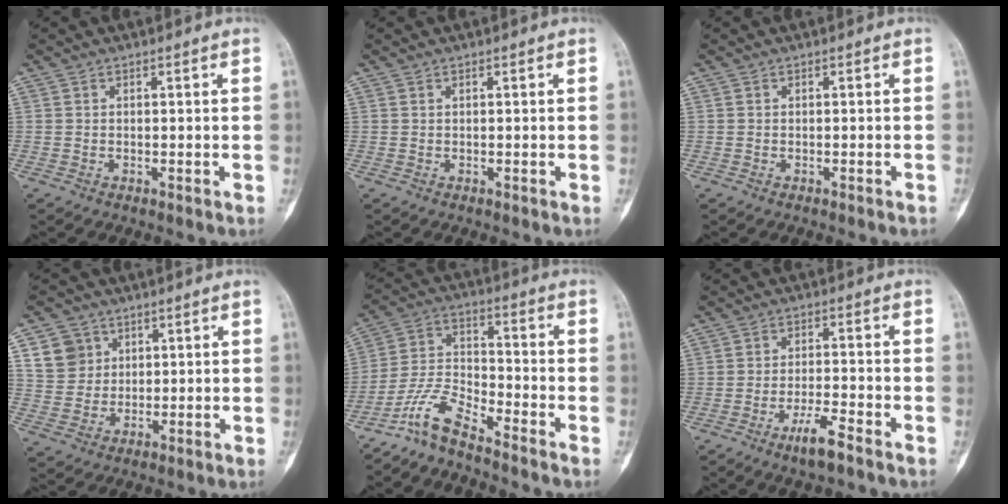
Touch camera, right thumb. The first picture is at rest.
{"total": 0.0}
{"total": 1.0, "force": [-0.8, -0.2, 0.6], "torque": [-0.012, 0.012, -0.006]}
{"total": 7.0, "force": [3.0, 6.1, 1.8], "torque": [-0.009, -0.011, 0.060]}
{"total": 8.2, "force": [-7.0, 1.4, 4.0], "torque": [-0.094, 0.058, -0.147]}
{"total": 5.5, "force": [-3.7, 0.8, 4.1], "torque": [-0.082, 0.019, -0.067]}